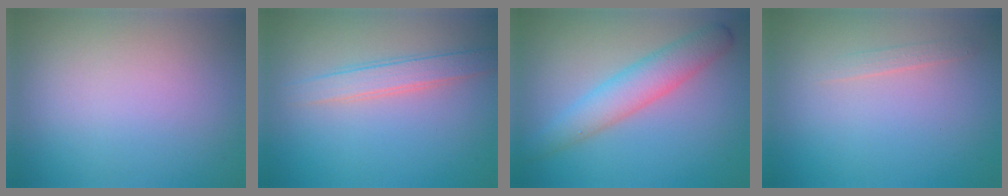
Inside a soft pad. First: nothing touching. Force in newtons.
{"total": 2.4, "press": 2.4, "slide": 0.1}
{"total": 4.0, "press": 4.0, "slide": 0.1}
{"total": 0.8, "press": 0.8, "slide": 0.0}